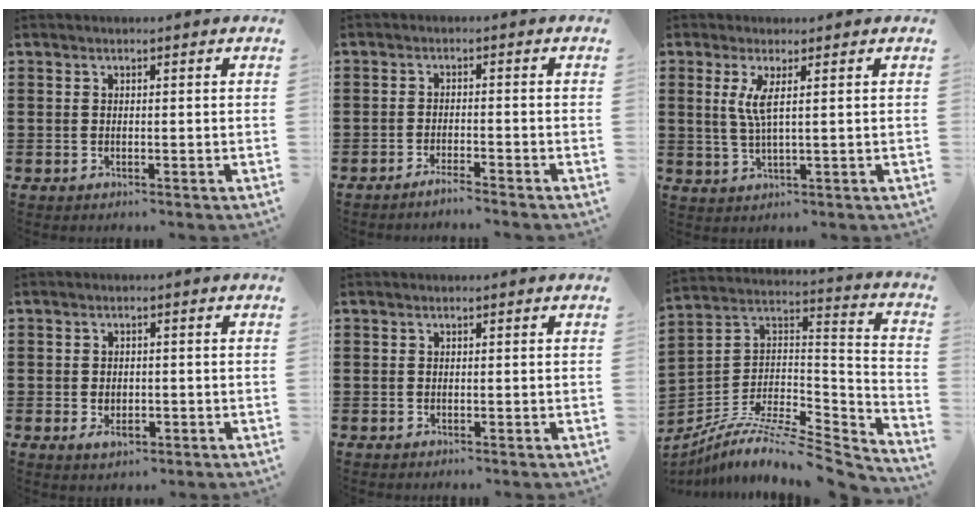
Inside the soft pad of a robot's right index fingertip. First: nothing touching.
{"total": 2.0, "force": [-1.9, -0.2, 0.6], "torque": [-0.011, 0.002, -0.036]}
{"total": 3.8, "force": [1.1, 0.0, 3.6], "torque": [-0.083, -0.008, 0.014]}
{"total": 2.3, "force": [-0.8, 1.5, 1.7], "torque": [-0.033, 0.001, -0.015]}
{"total": 0.0}
{"total": 8.4, "force": [-6.5, 2.0, 4.9], "torque": [-0.098, -0.005, -0.131]}